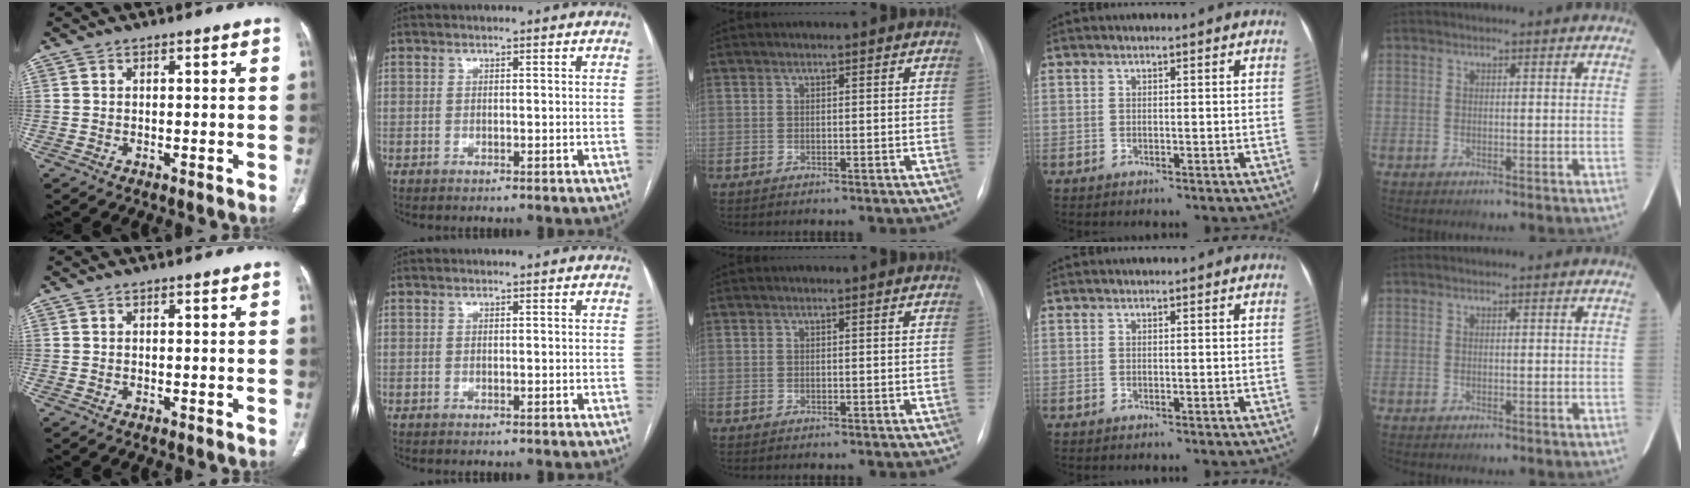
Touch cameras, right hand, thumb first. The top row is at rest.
{}